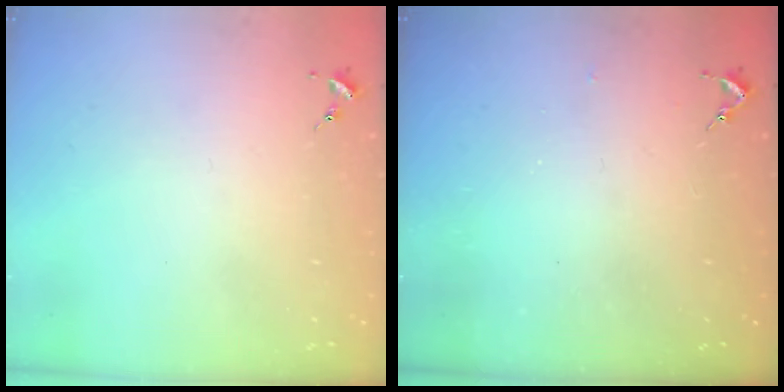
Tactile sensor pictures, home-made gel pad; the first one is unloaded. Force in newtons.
{"total": 2.6, "press": 2.5, "slide": 0.3}